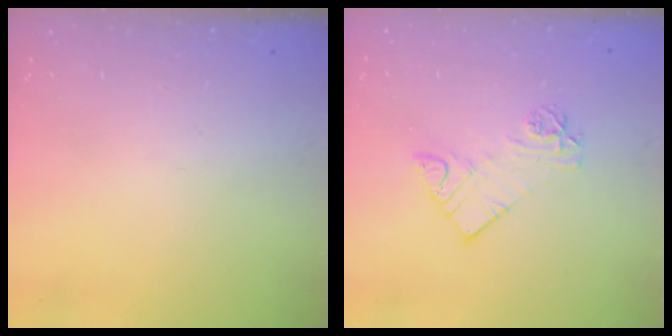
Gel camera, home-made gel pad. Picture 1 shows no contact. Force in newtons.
{"total": 9.4, "press": 9.4, "slide": 0.7}